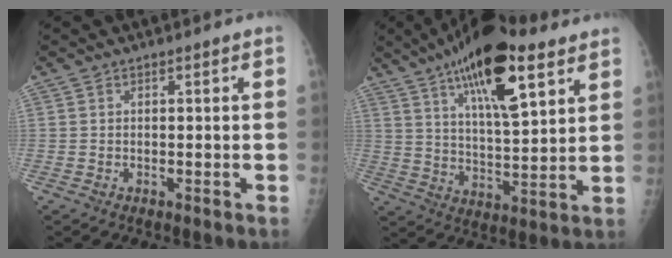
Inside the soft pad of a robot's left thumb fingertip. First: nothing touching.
{"total": 18.3, "force": [9.9, 6.0, 14.1], "torque": [-0.208, -0.037, 0.164]}